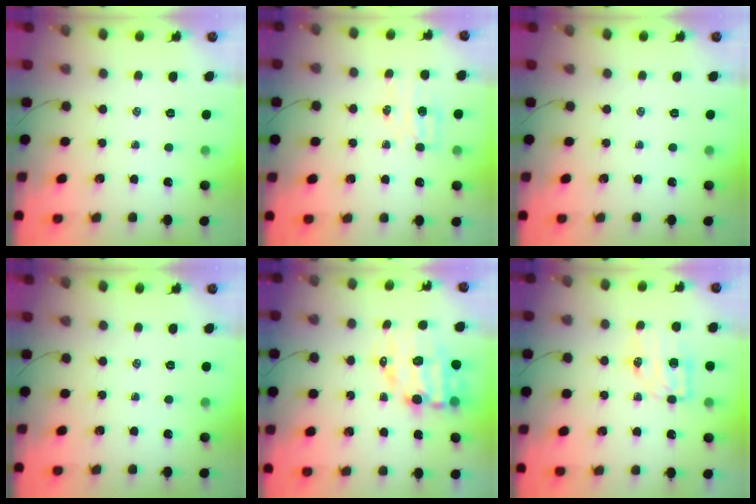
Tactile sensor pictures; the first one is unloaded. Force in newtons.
{"total": 4.6, "press": 4.5, "slide": 1.0}
{"total": 0.0}
{"total": 0.0}
{"total": 9.5, "press": 9.2, "slide": 2.4}
{"total": 6.6, "press": 6.6, "slide": 0.7}